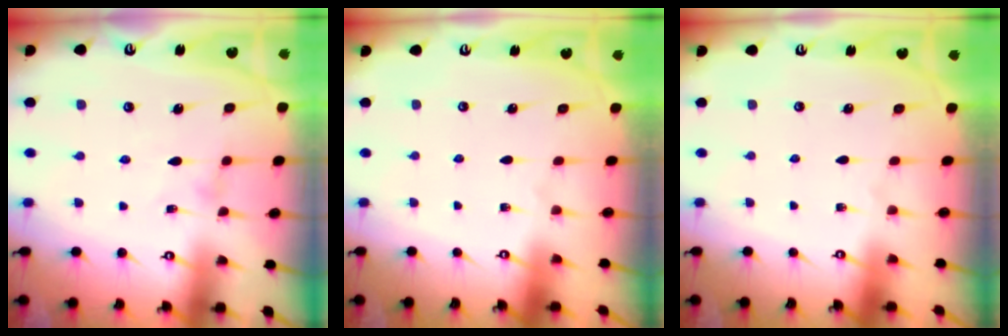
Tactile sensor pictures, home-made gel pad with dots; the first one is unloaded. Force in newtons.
{"total": 0.0}
{"total": 0.0}